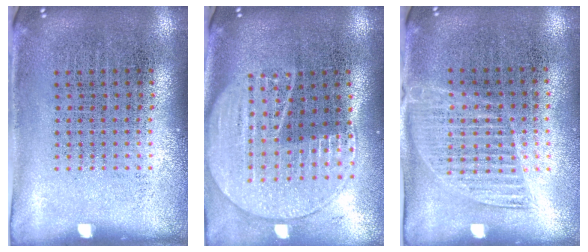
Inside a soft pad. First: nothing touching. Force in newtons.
{"total": 2.0, "press": 1.7, "slide": 0.9}
{"total": 1.3, "press": 1.1, "slide": 0.7}